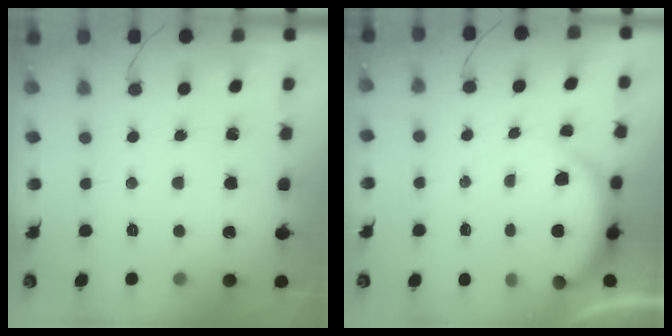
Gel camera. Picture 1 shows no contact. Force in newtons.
{"total": 2.8, "press": 2.8, "slide": 0.6}